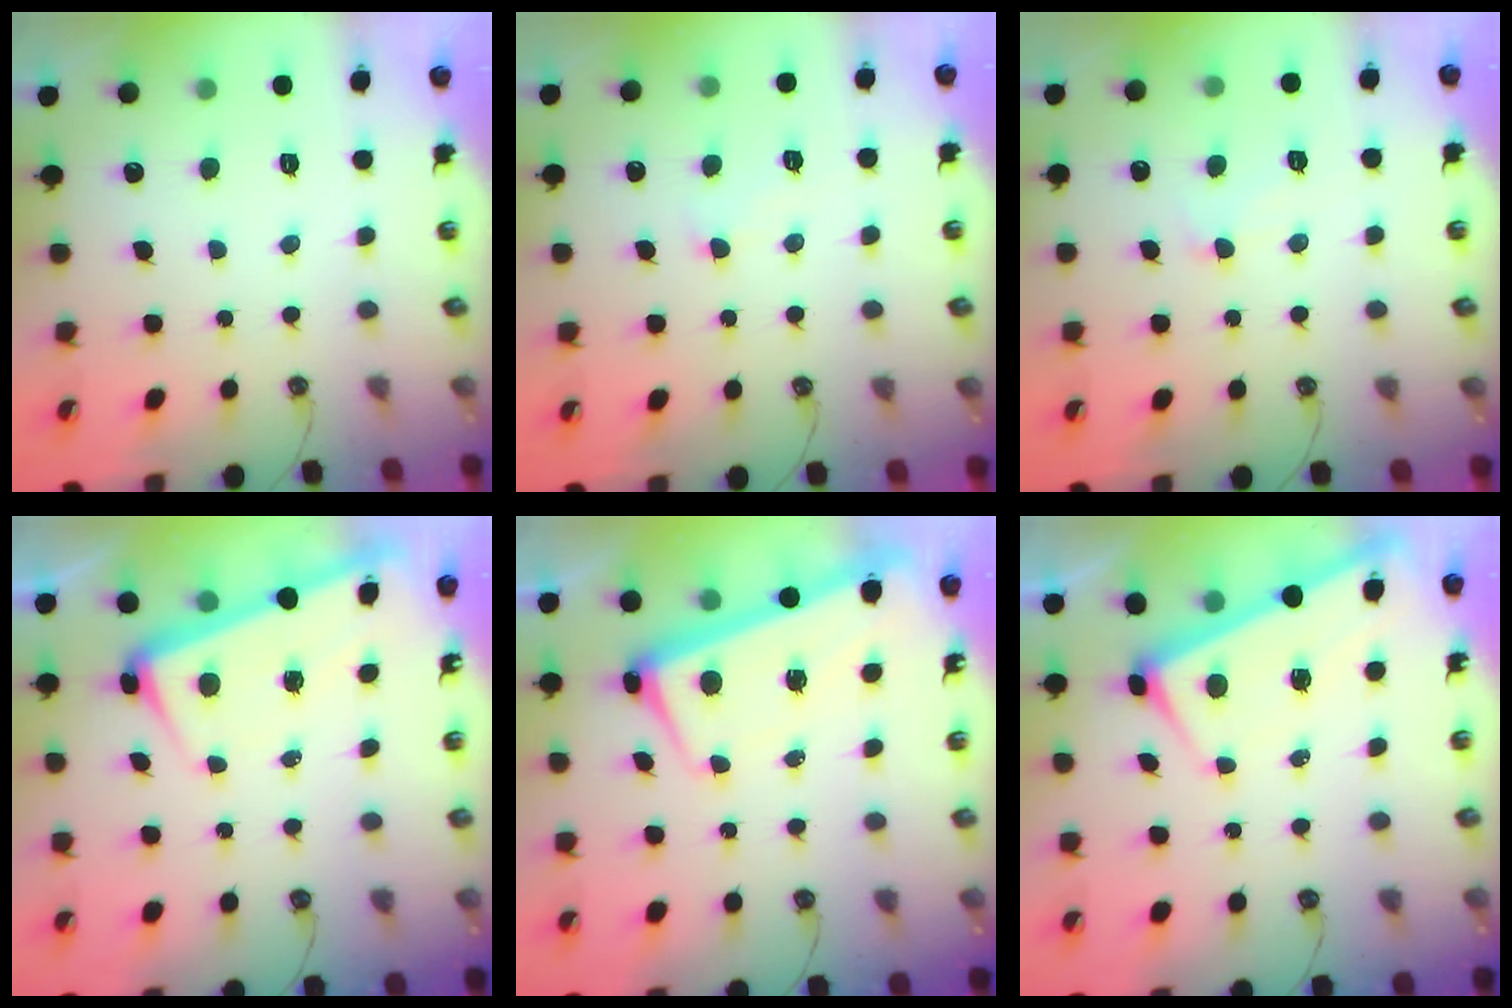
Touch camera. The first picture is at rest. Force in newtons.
{"total": 2.2, "press": 2.2, "slide": 0.4}
{"total": 1.8, "press": 1.7, "slide": 0.6}
{"total": 3.1, "press": 3.0, "slide": 0.9}
{"total": 1.3, "press": 0.2, "slide": 1.3}
{"total": 2.9, "press": 2.9, "slide": 0.0}